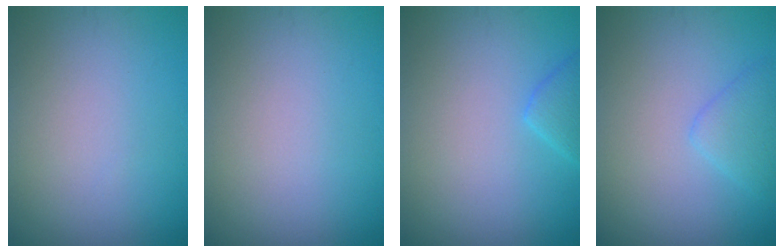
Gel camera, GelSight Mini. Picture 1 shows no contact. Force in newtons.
{"total": 0.0}
{"total": 1.8, "press": 1.8, "slide": 0.1}
{"total": 2.1, "press": 2.1, "slide": 0.2}